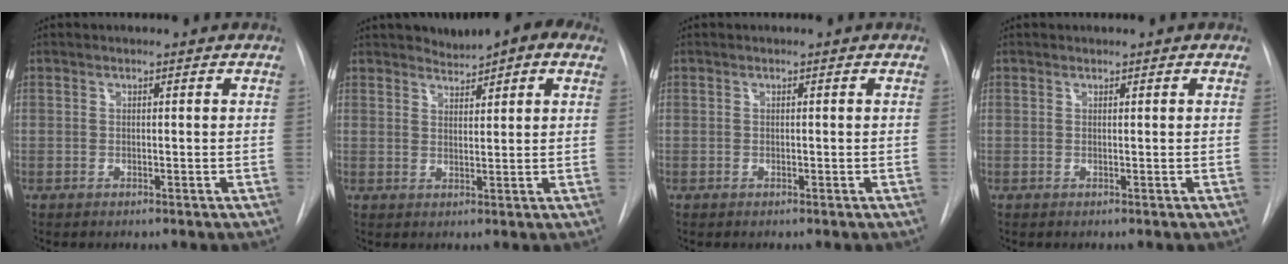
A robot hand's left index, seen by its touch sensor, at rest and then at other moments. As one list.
[{"total": 6.5, "force": [5.1, 1.8, 3.5], "torque": [-0.050, 0.015, 0.062]}, {"total": 0.0}, {"total": 0.0}]